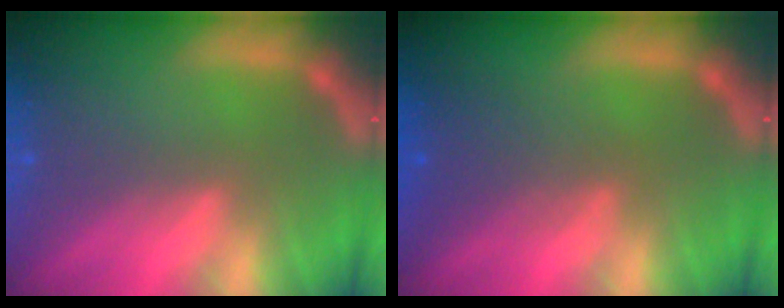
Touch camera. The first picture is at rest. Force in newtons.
{"total": 3.0}